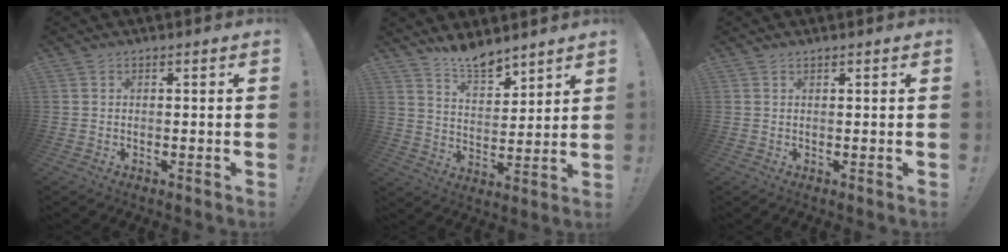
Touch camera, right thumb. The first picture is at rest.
{"total": 8.9, "force": [7.9, 2.9, 3.1], "torque": [-0.055, -0.060, 0.148]}
{"total": 0.6, "force": [0.5, 0.0, 0.3], "torque": [-0.004, -0.001, 0.009]}